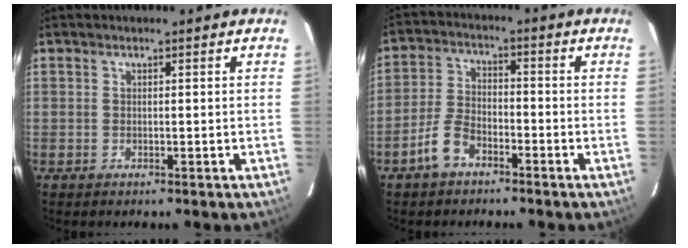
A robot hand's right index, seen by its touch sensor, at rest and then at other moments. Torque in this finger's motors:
{"motor_torque": [0.15, -0.08, -0.06, -0.02]}